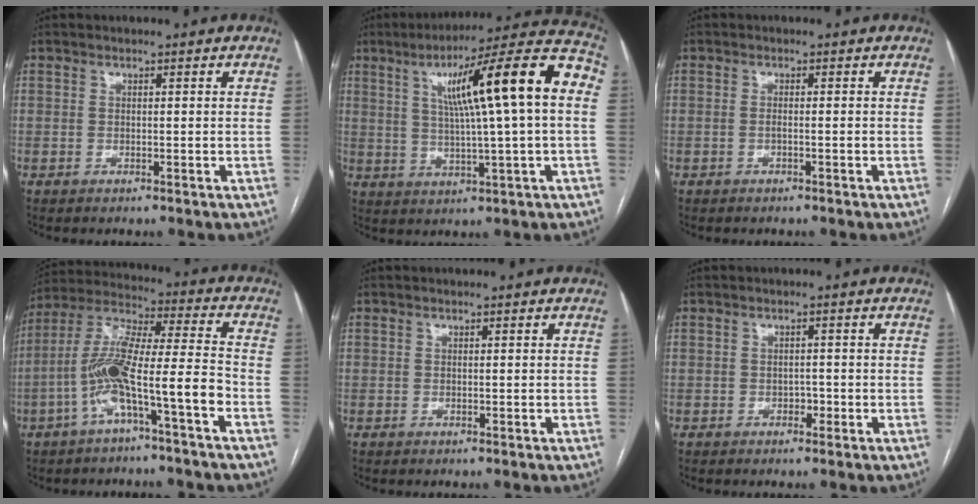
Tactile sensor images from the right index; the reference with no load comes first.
{"total": 18.7, "force": [3.6, 0.5, 18.3], "torque": [-0.264, 0.030, 0.047]}
{"total": 1.0, "force": [-0.3, 0.1, 1.0], "torque": [-0.019, 0.001, -0.001]}
{"total": 12.6, "force": [-5.0, 0.8, 11.6], "torque": [-0.228, 0.027, -0.092]}
{"total": 0.0}
{"total": 1.4, "force": [-0.5, 1.0, 0.7], "torque": [-0.006, 0.005, -0.007]}